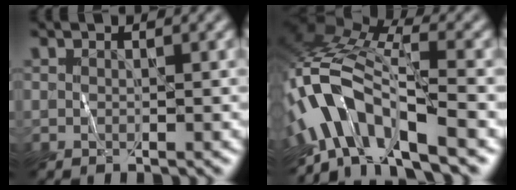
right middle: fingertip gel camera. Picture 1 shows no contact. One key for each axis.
{"total": 9.6, "fx": -5.6, "fy": 3.4, "fz": 7.1, "tx": -0.123, "ty": 0.013, "tz": -0.112}